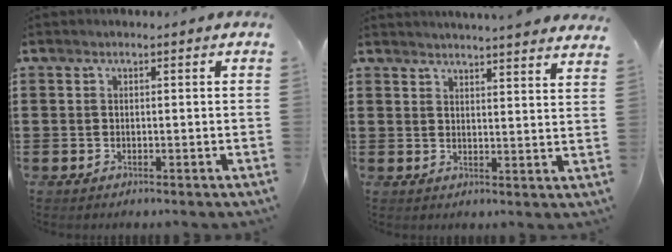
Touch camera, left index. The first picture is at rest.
{"total": 3.5, "force": [3.4, -0.8, 0.2], "torque": [-0.015, -0.020, 0.062]}